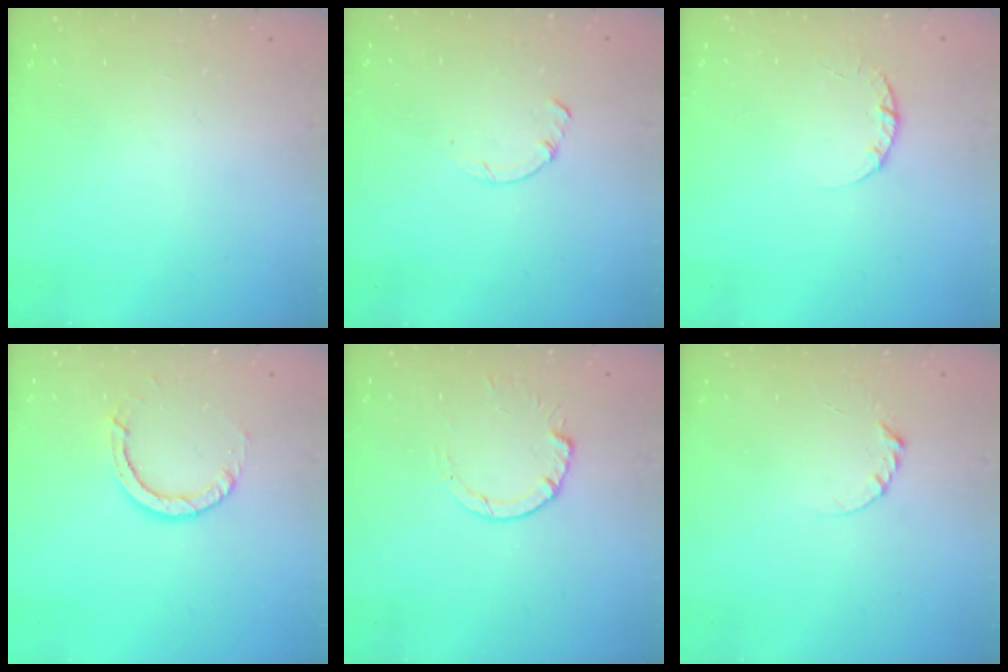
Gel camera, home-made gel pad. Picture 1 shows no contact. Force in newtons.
{"total": 0.0}
{"total": 2.4, "press": 2.3, "slide": 0.3}
{"total": 5.6, "press": 5.6, "slide": 0.4}
{"total": 3.5, "press": 3.5, "slide": 0.4}
{"total": 3.2, "press": 3.2, "slide": 0.3}